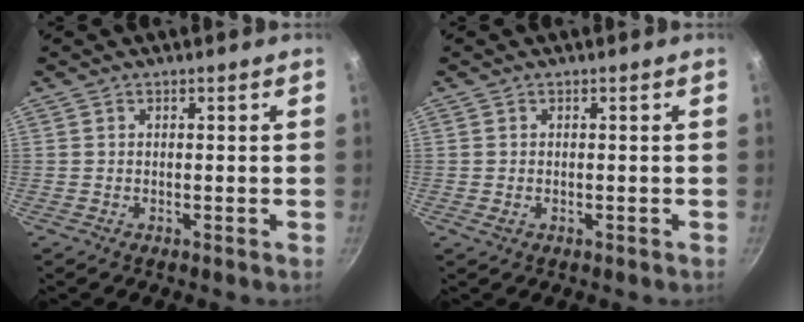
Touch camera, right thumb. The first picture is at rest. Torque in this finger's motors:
{"motor_torque": [0.22, -0.08, -0.21, 0.01, -0.02]}